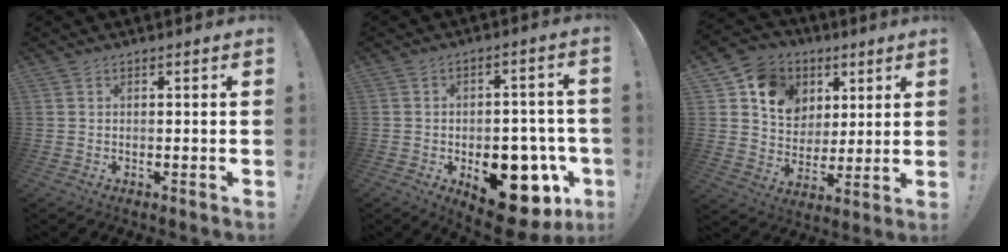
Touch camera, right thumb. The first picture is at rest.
{"total": 17.0, "force": [-6.9, 9.8, 12.0], "torque": [-0.124, 0.051, -0.093]}
{"total": 13.1, "force": [5.6, 10.9, 4.8], "torque": [-0.077, -0.024, 0.117]}